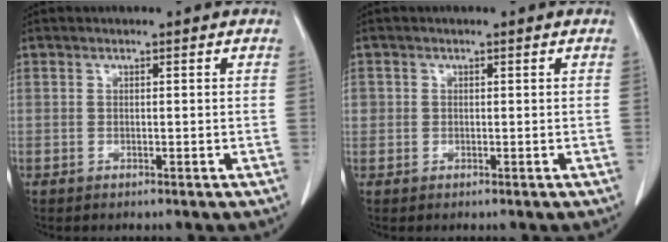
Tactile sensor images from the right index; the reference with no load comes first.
{"total": 1.1, "force": [0.2, 1.1, 0.1], "torque": [0.009, 0.002, 0.000]}